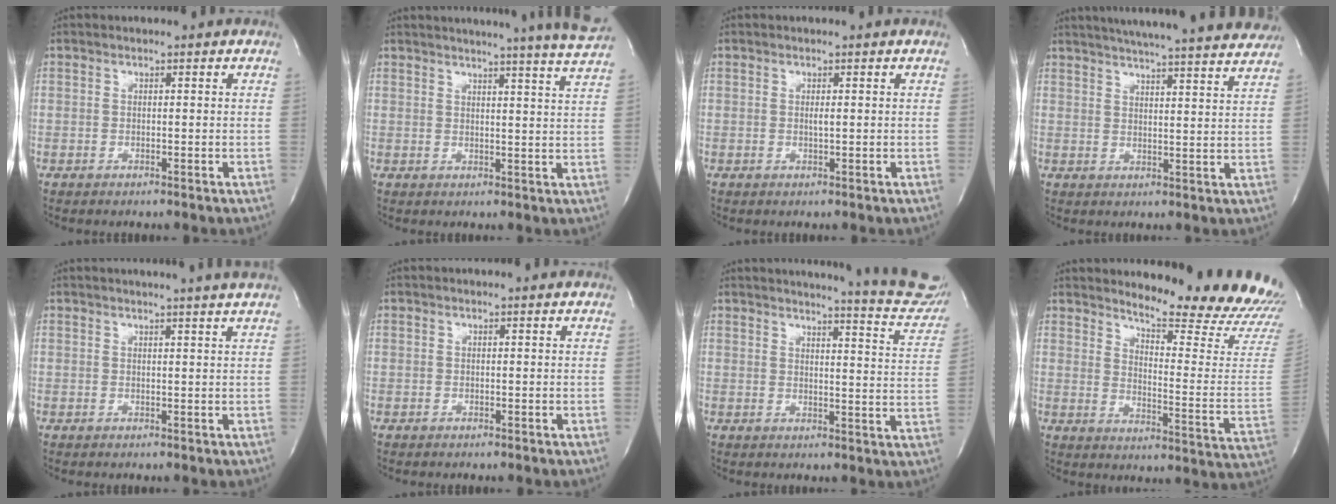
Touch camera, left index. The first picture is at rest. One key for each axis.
{"total": 14.3, "fx": 13.2, "fy": -2.0, "fz": 5.3, "tx": -0.084, "ty": -0.062, "tz": 0.145}
{"total": 0.7, "fx": 0.1, "fy": 0.0, "fz": 0.7, "tx": -0.018, "ty": -0.002, "tz": 0.003}
{"total": 24.3, "fx": 22.2, "fy": 1.0, "fz": 9.8, "tx": -0.154, "ty": -0.025, "tz": 0.273}
{"total": 4.8, "fx": 4.2, "fy": -1.3, "fz": 1.9, "tx": -0.026, "ty": 0.000, "tz": 0.042}
{"total": 0.0}
{"total": 17.9, "fx": 16.9, "fy": 0.9, "fz": 5.8, "tx": -0.070, "ty": -0.090, "tz": 0.174}
{"total": 19.6, "fx": 18.5, "fy": 1.6, "fz": 6.4, "tx": -0.091, "ty": -0.122, "tz": 0.218}